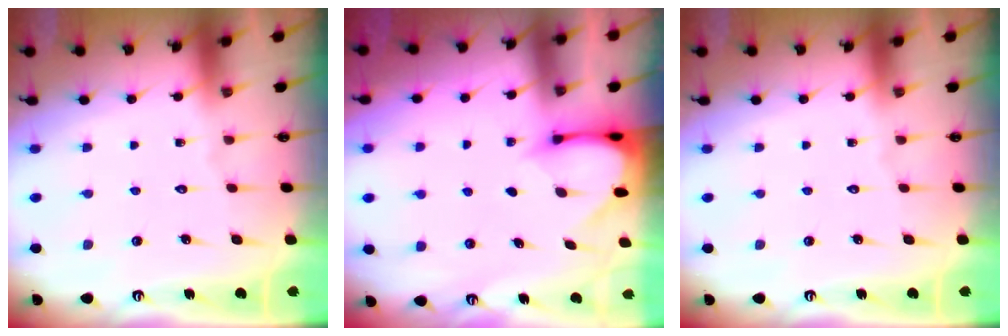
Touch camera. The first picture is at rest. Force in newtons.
{"total": 2.9, "press": 2.9, "slide": 0.3}
{"total": 0.0}